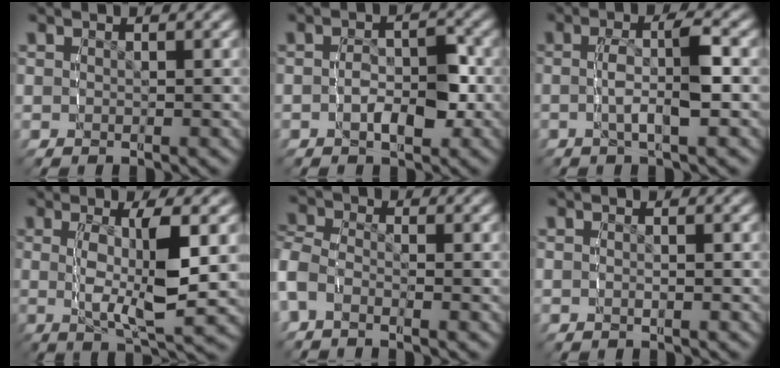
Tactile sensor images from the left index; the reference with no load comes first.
{"total": 2.7, "force": [-1.3, 1.7, 1.8], "torque": [-0.040, -0.001, -0.023]}
{"total": 3.2, "force": [-0.6, 0.1, 3.2], "torque": [-0.068, 0.002, -0.008]}
{"total": 6.8, "force": [0.3, 1.6, 6.6], "torque": [-0.123, -0.013, 0.016]}
{"total": 3.9, "force": [-1.2, 3.2, 1.8], "torque": [-0.063, -0.007, -0.030]}
{"total": 0.0}